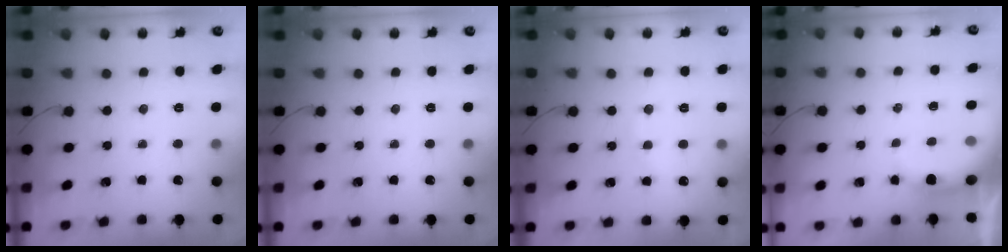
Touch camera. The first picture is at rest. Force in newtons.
{"total": 0.0}
{"total": 5.8, "press": 5.6, "slide": 1.6}
{"total": 5.0, "press": 5.0, "slide": 0.6}